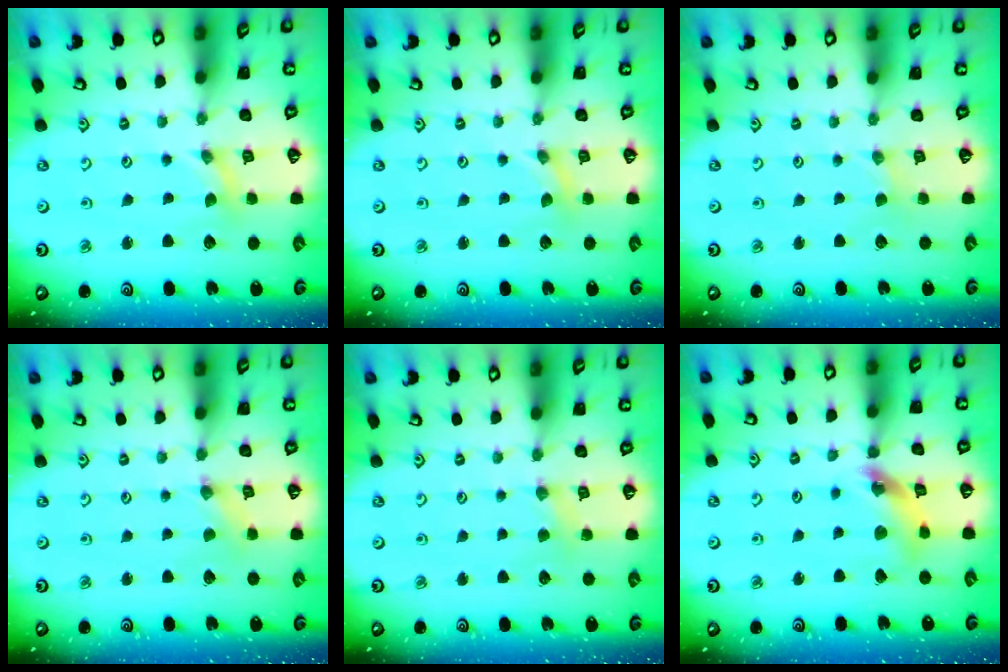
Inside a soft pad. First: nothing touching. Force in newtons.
{"total": 0.0}
{"total": 0.0}
{"total": 0.0}
{"total": 3.4, "press": 3.3, "slide": 0.4}
{"total": 11.7, "press": 11.7, "slide": 1.3}